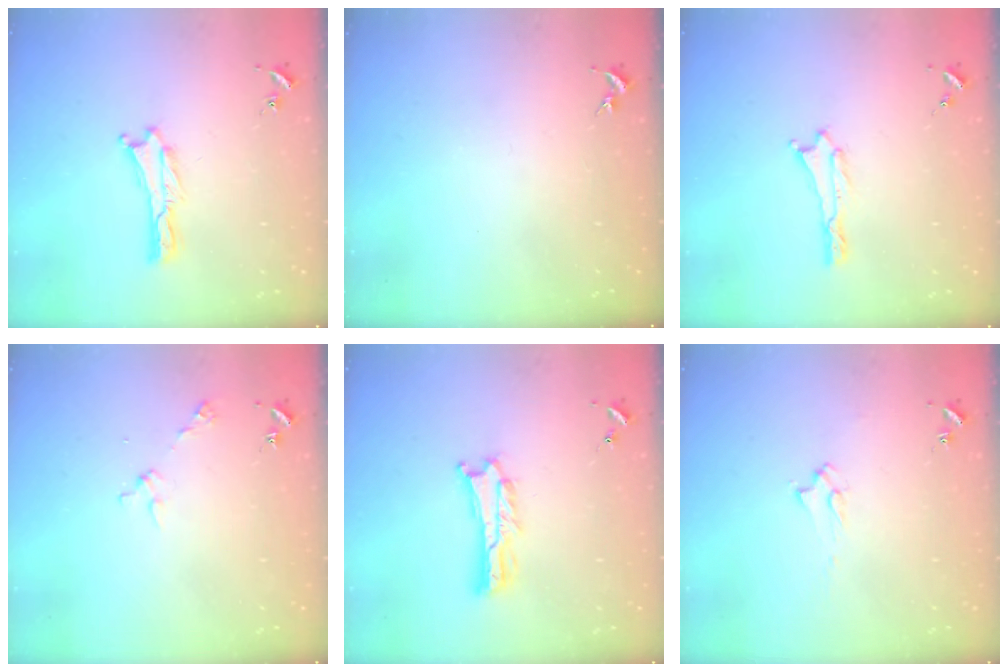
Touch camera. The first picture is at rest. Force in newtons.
{"total": 0.0}
{"total": 0.0}
{"total": 2.9, "press": 2.9, "slide": 0.2}
{"total": 2.0, "press": 2.0, "slide": 0.3}
{"total": 2.0, "press": 2.0, "slide": 0.3}